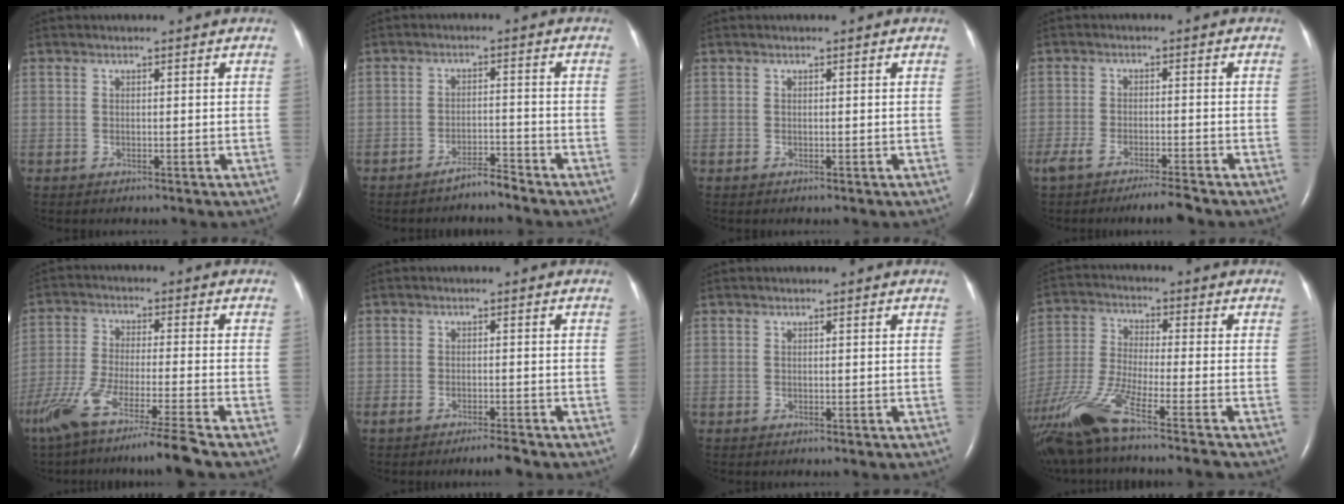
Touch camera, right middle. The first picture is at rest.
{"total": 2.8, "force": [-2.7, -0.3, 0.7], "torque": [-0.013, -0.010, -0.048]}
{"total": 0.0}
{"total": 5.9, "force": [-4.8, 0.3, 3.3], "torque": [-0.059, -0.009, -0.083]}
{"total": 14.1, "force": [-10.9, -1.6, 8.8], "torque": [-0.167, -0.055, -0.188]}
{"total": 2.7, "force": [-2.3, 0.1, 1.4], "torque": [-0.031, -0.003, -0.040]}
{"total": 0.0}
{"total": 15.6, "force": [-11.6, -0.7, 10.5], "torque": [-0.231, -0.035, -0.218]}